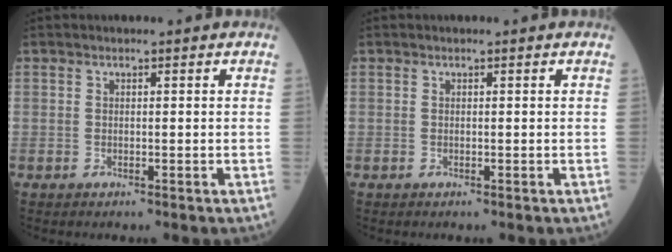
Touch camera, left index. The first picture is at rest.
{"total": 0.0}